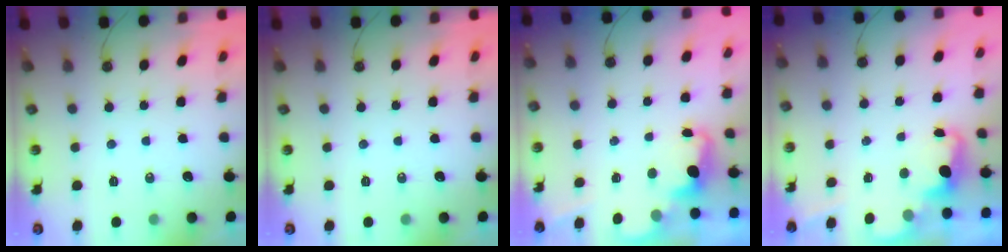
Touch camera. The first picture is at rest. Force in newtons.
{"total": 0.0}
{"total": 2.5, "press": 2.4, "slide": 0.5}
{"total": 2.4, "press": 2.4, "slide": 0.5}